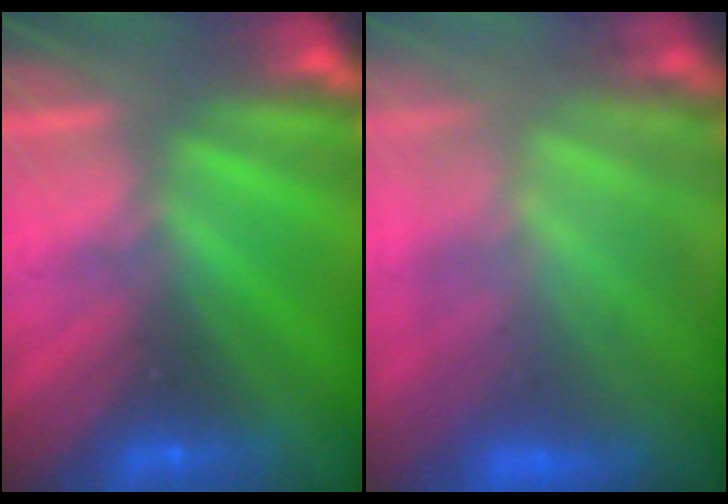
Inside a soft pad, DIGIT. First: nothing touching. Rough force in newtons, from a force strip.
{"total": 10.8}